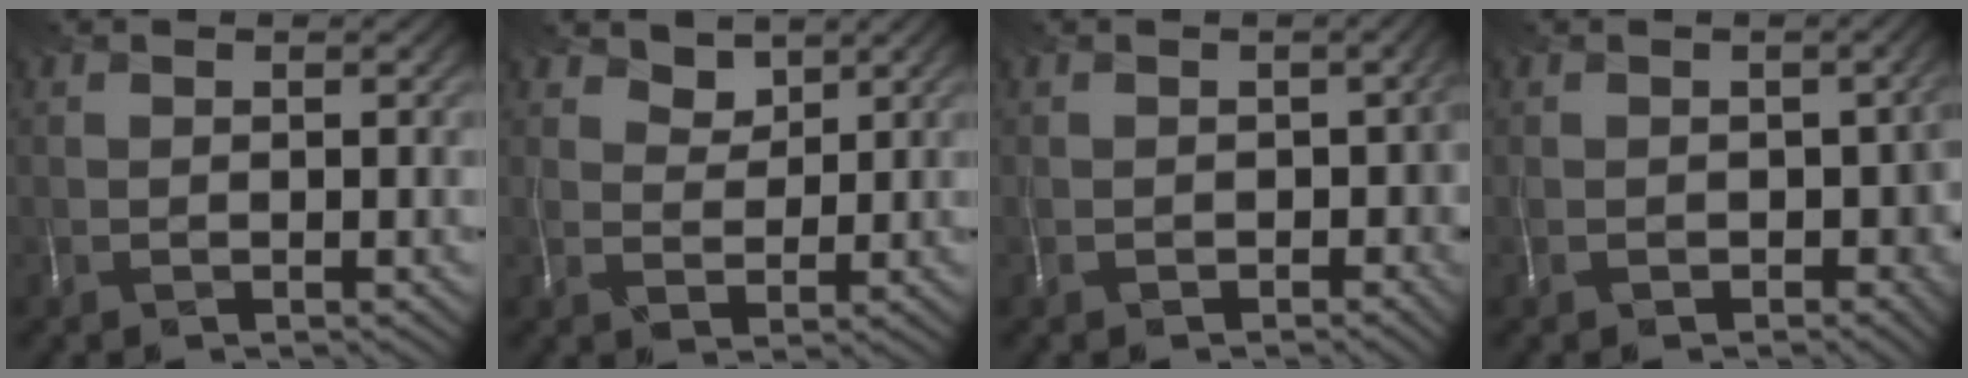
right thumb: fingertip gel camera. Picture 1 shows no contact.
{"total": 2.5, "force": [1.9, 1.5, -0.4], "torque": [-0.002, -0.011, 0.045]}
{"total": 3.8, "force": [-1.8, 2.7, 2.0], "torque": [-0.030, -0.015, -0.027]}
{"total": 4.8, "force": [-2.1, 3.2, 2.9], "torque": [-0.045, -0.018, -0.029]}